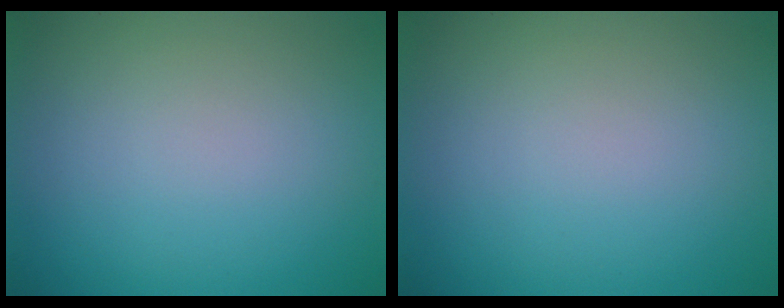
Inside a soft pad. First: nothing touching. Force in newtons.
{"total": 0.0}